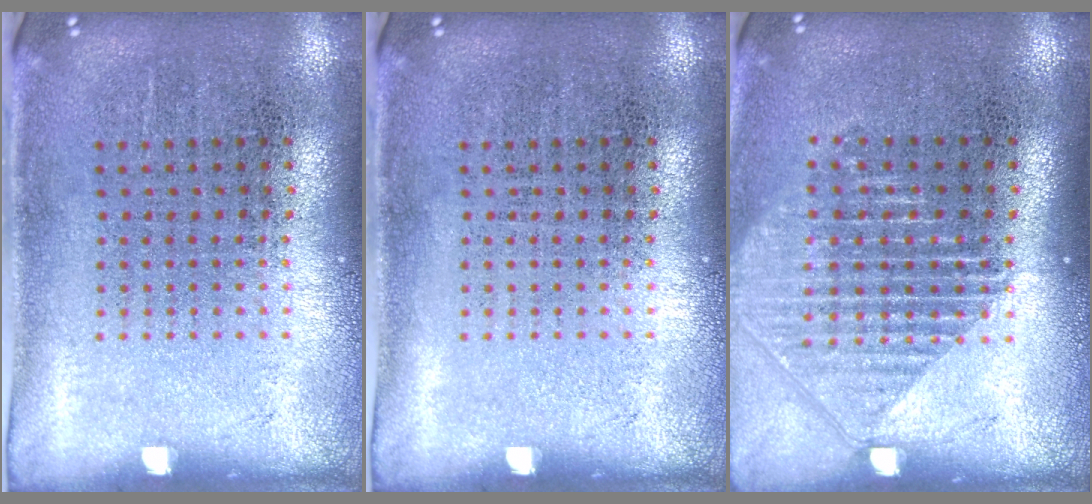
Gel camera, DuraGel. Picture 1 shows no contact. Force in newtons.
{"total": 0.0}
{"total": 1.5, "press": 1.4, "slide": 0.6}